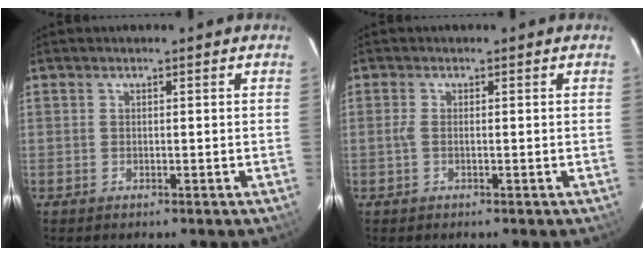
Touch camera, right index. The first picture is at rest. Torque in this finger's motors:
{"motor_torque": [0.31, 0.00, 0.18, 0.06]}